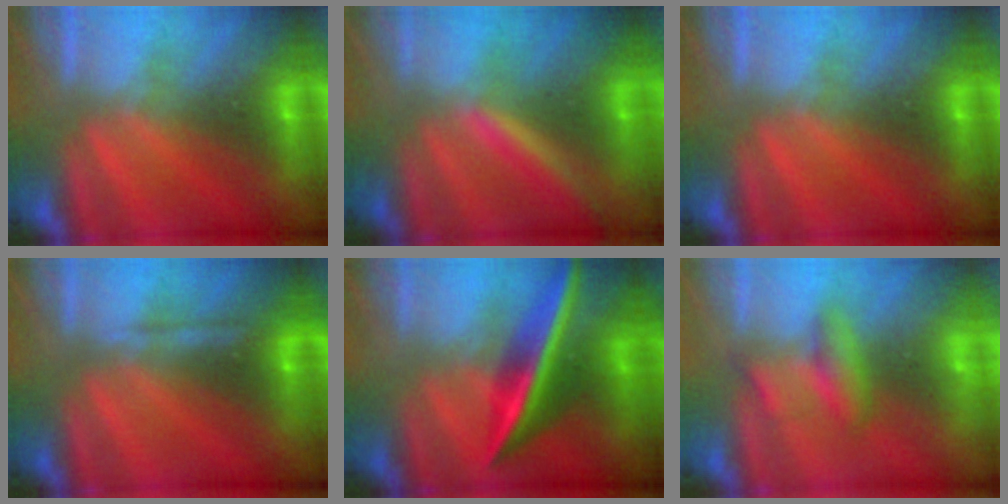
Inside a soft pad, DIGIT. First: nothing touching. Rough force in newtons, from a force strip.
{"total": 1.3}
{"total": 0.0}
{"total": 2.1}
{"total": 2.5}
{"total": 2.2}